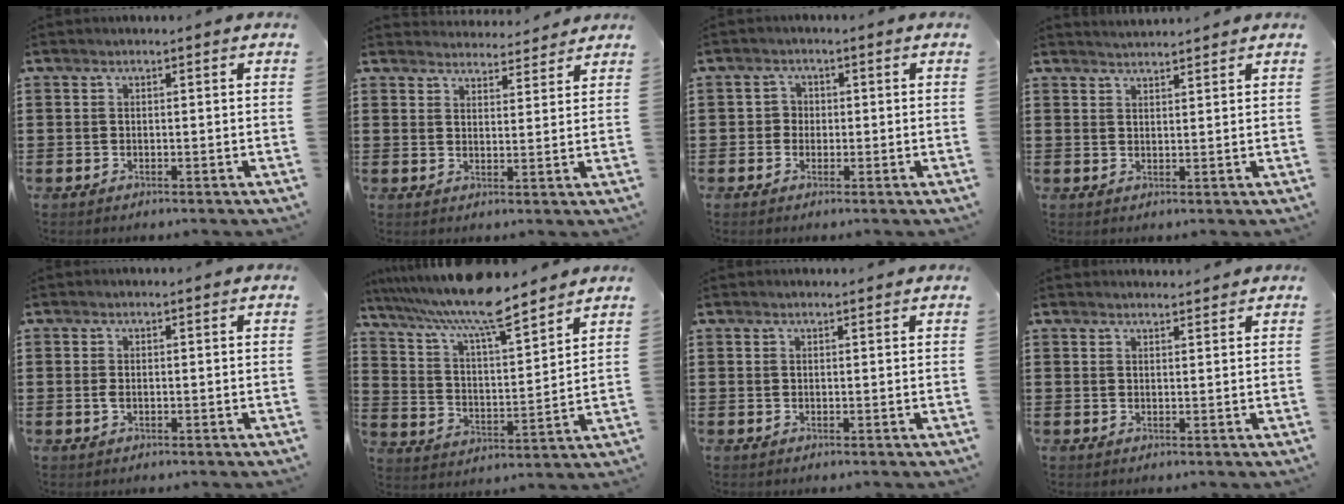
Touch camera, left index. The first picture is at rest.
{"total": 3.7, "force": [3.7, 0.4, 0.1], "torque": [-0.005, -0.019, 0.066]}
{"total": 2.0, "force": [-0.2, 1.9, 0.6], "torque": [-0.019, 0.008, -0.008]}
{"total": 2.0, "force": [2.0, -0.2, -0.1], "torque": [-0.003, -0.002, 0.039]}
{"total": 1.0, "force": [0.0, 0.4, 0.9], "torque": [-0.019, 0.001, -0.001]}
{"total": 9.6, "force": [8.4, 0.7, 4.7], "torque": [-0.122, -0.049, 0.142]}
{"total": 0.6, "force": [0.6, 0.0, 0.2], "torque": [-0.005, 0.000, 0.012]}
{"total": 1.6, "force": [1.6, 0.2, 0.1], "torque": [-0.006, 0.001, 0.032]}